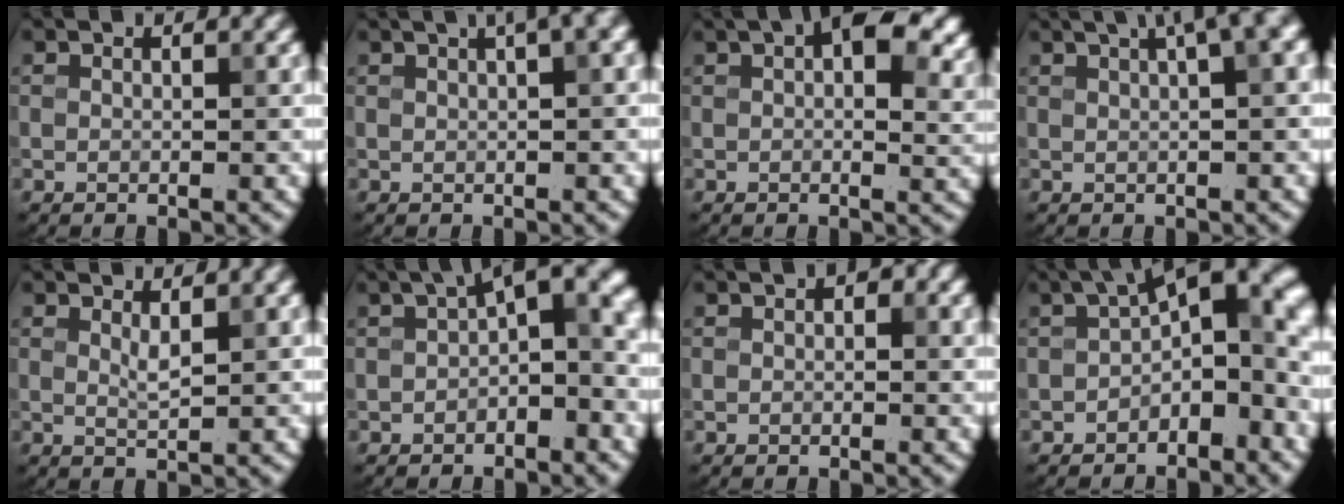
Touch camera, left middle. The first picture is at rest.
{"total": 4.2, "force": [2.0, 1.3, 3.4], "torque": [-0.033, 0.017, 0.018]}
{"total": 9.9, "force": [4.1, 5.1, 7.4], "torque": [-0.074, 0.013, 0.050]}
{"total": 5.5, "force": [2.7, 1.5, 4.5], "torque": [-0.043, 0.025, 0.031]}
{"total": 1.0, "force": [0.5, 0.1, 0.9], "torque": [-0.020, -0.003, 0.009]}
{"total": 6.0, "force": [0.0, 2.7, 5.4], "torque": [-0.061, 0.022, -0.013]}
{"total": 1.3, "force": [0.2, 0.8, 1.0], "torque": [-0.007, 0.002, 0.000]}
{"total": 8.3, "force": [-1.0, 4.5, 6.9], "torque": [-0.073, 0.022, -0.032]}